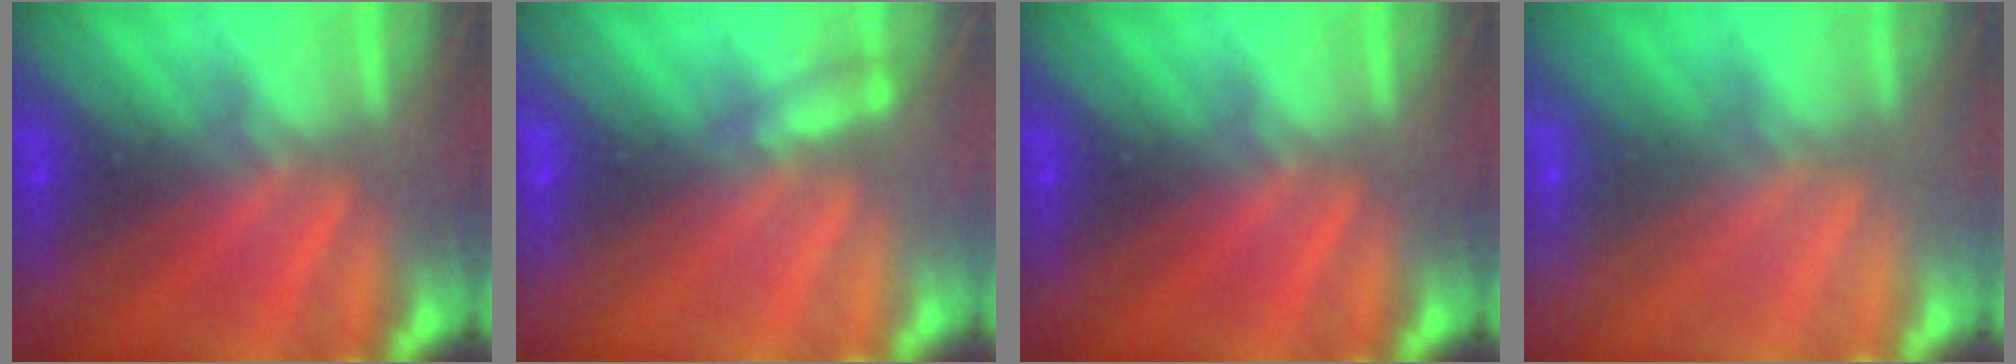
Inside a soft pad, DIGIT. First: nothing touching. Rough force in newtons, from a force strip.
{"total": 2.2}
{"total": 0.0}
{"total": 3.1}